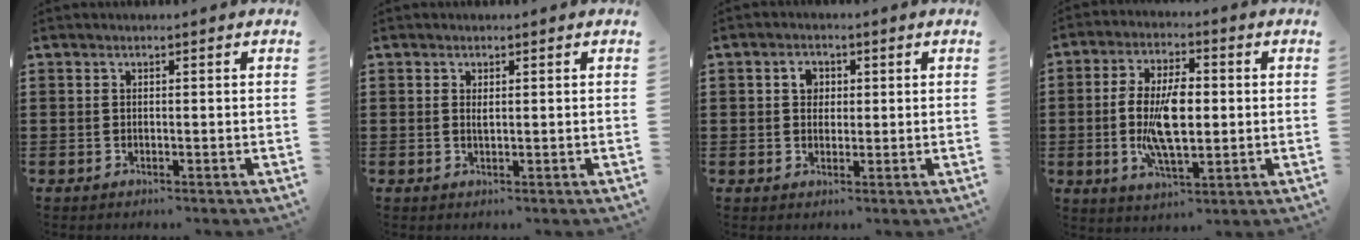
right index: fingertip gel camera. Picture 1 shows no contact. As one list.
[{"total": 1.1, "force": [0.4, 0.4, 1.0], "torque": [-0.020, 0.003, 0.006]}, {"total": 2.9, "force": [0.7, 2.2, 1.8], "torque": [-0.042, 0.012, 0.011]}, {"total": 9.7, "force": [-0.5, 4.2, 8.7], "torque": [-0.188, -0.001, -0.015]}]